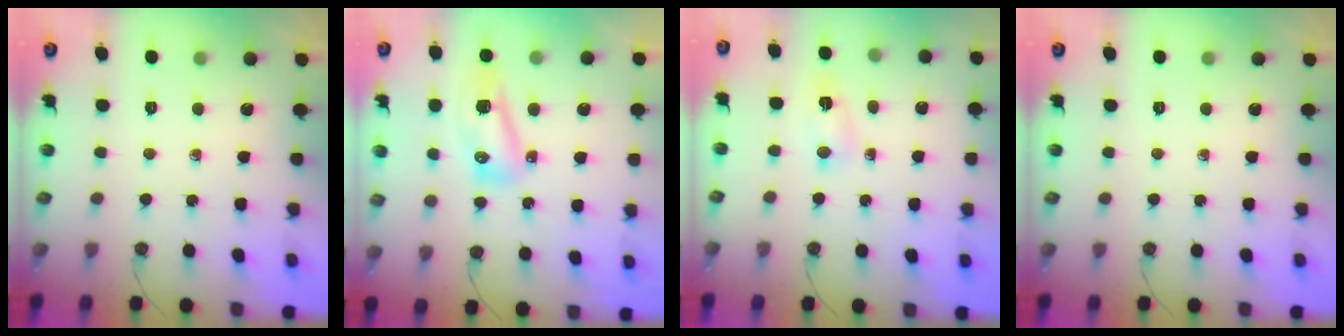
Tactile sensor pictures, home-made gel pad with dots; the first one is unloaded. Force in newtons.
{"total": 16.5, "press": 10.8, "slide": 12.5}
{"total": 2.6, "press": 2.3, "slide": 1.1}
{"total": 0.0}